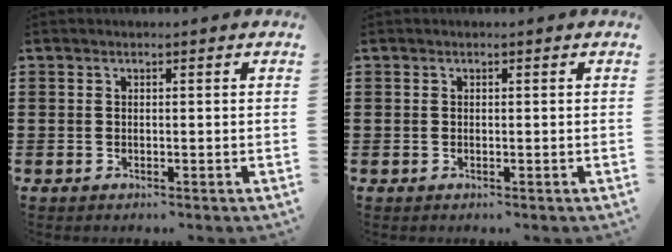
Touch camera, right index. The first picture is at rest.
{"total": 0.0}